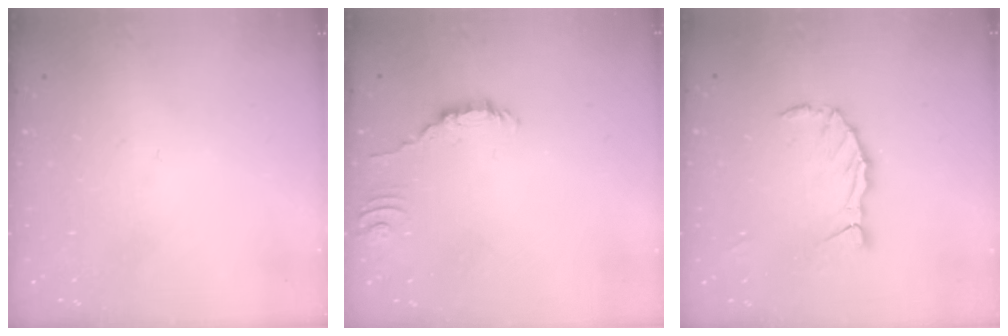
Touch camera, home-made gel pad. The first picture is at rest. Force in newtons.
{"total": 2.6, "press": 2.6, "slide": 0.4}
{"total": 6.9, "press": 6.9, "slide": 1.0}